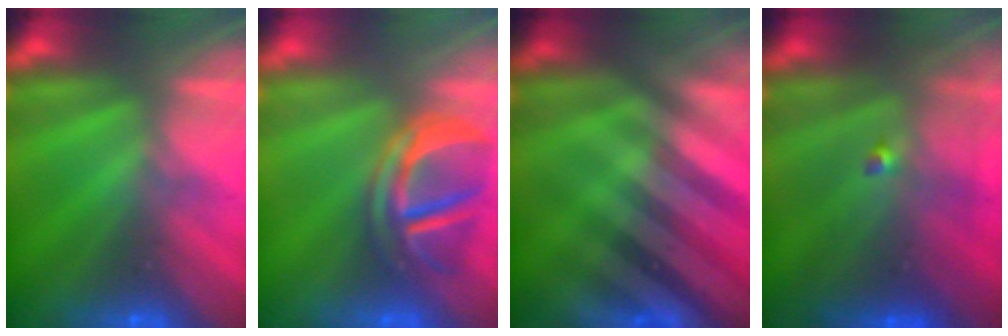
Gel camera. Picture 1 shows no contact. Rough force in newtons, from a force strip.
{"total": 3.9}
{"total": 2.8}
{"total": 4.4}